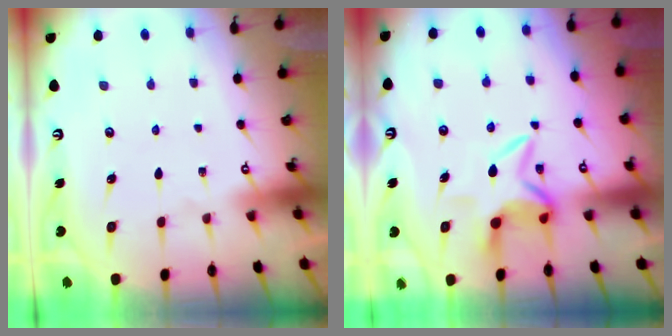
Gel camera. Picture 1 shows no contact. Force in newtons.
{"total": 7.3, "press": 7.2, "slide": 0.9}